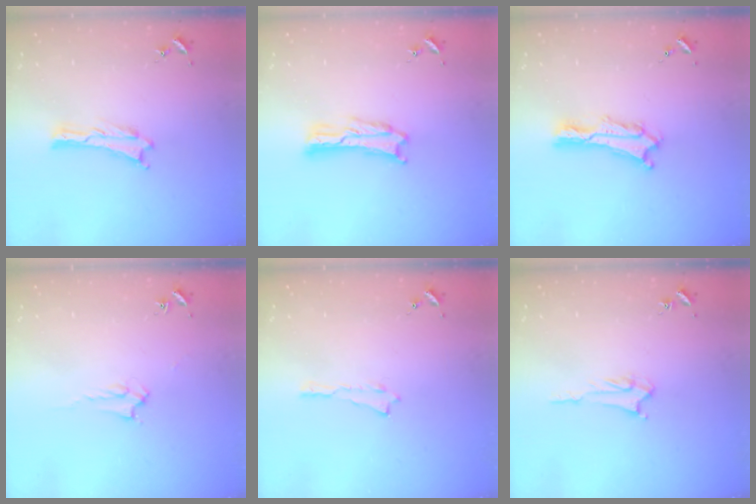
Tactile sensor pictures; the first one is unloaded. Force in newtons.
{"total": 1.6, "press": 1.6, "slide": 0.3}
{"total": 2.2, "press": 2.2, "slide": 0.3}
{"total": 2.0, "press": 2.0, "slide": 0.2}
{"total": 0.0}
{"total": 2.6, "press": 2.6, "slide": 0.3}